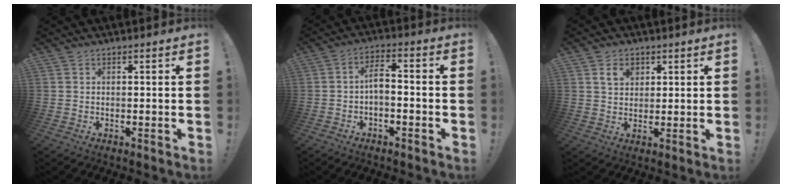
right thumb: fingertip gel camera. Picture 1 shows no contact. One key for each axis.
{"total": 4.8, "fx": -1.2, "fy": 2.1, "fz": 4.2, "tx": -0.079, "ty": 0.012, "tz": -0.019}
{"total": 5.8, "fx": 2.7, "fy": 4.0, "fz": 3.1, "tx": -0.040, "ty": -0.004, "tz": 0.047}